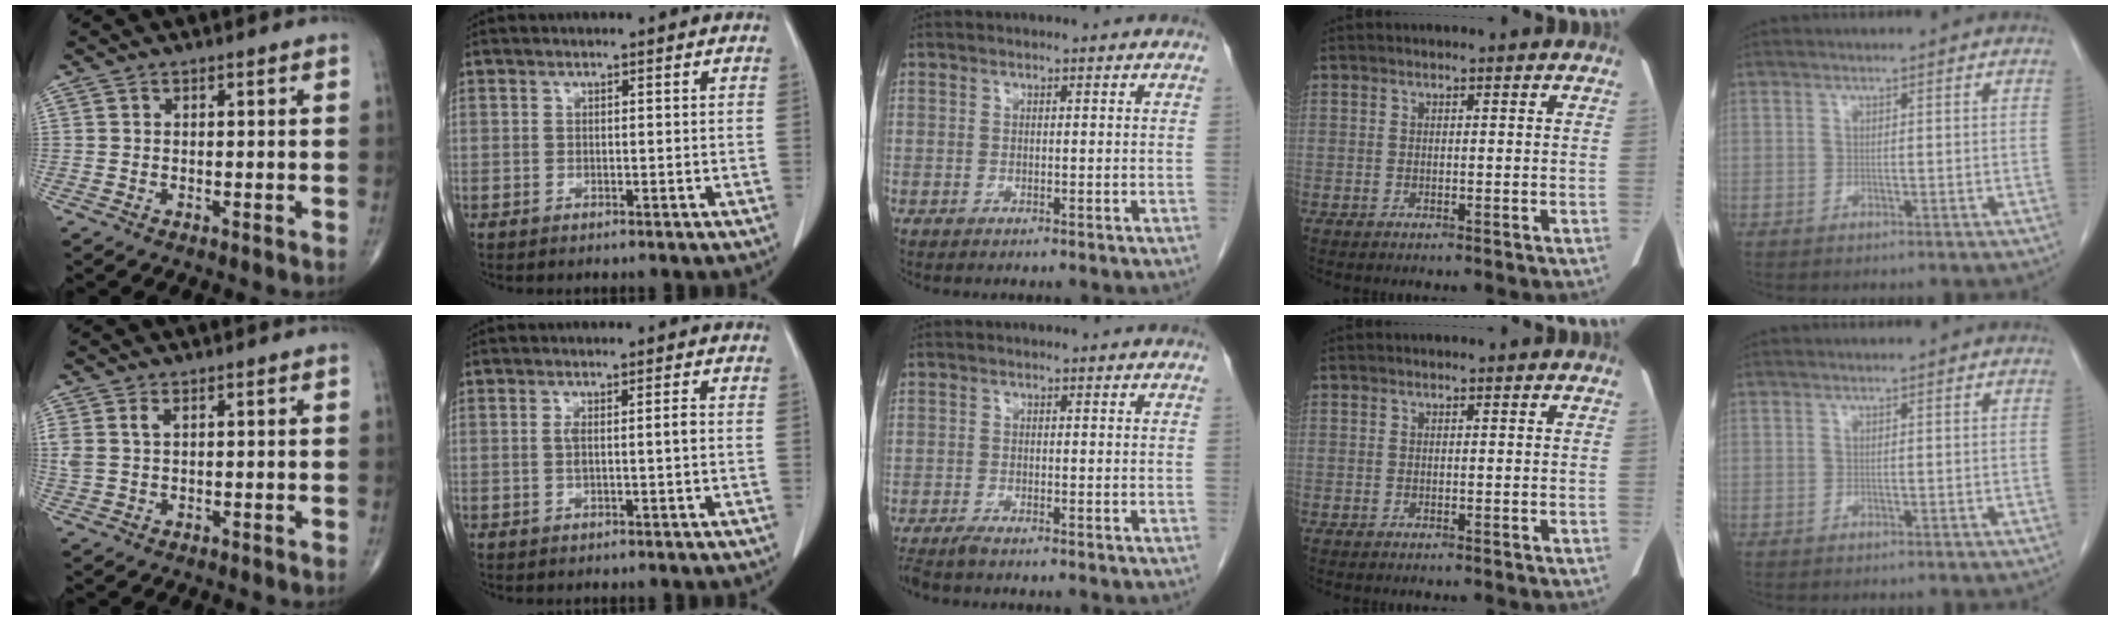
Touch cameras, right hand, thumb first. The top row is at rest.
{"thumb": {"total": 2.9, "force": [1.1, 1.5, 2.2], "torque": [-0.061, 0.010, 0.030]}, "index": {"total": 2.3, "force": [0.0, 0.0, 2.3], "torque": [-0.042, 0.004, 0.004]}, "middle": {"total": 2.0, "force": [-1.8, 0.1, 1.0], "torque": [-0.024, -0.007, -0.033]}}